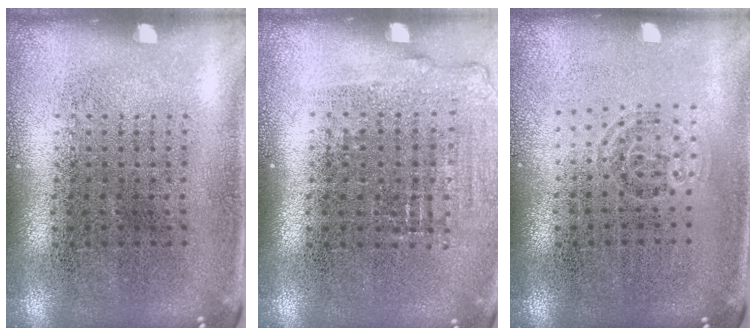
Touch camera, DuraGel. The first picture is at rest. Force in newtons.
{"total": 1.0, "press": 1.0, "slide": 0.4}
{"total": 0.8, "press": 0.5, "slide": 0.5}